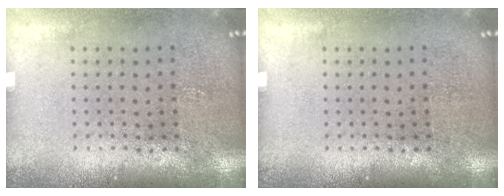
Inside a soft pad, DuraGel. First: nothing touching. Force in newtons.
{"total": 0.0}